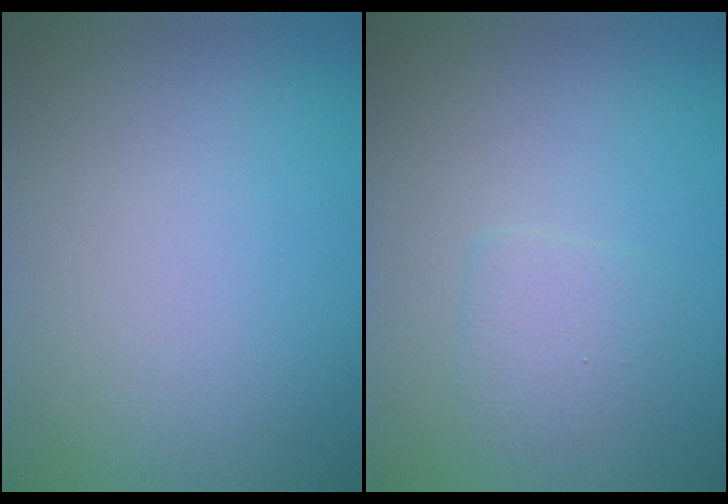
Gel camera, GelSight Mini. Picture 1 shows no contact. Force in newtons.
{"total": 1.6, "press": 1.6, "slide": 0.1}